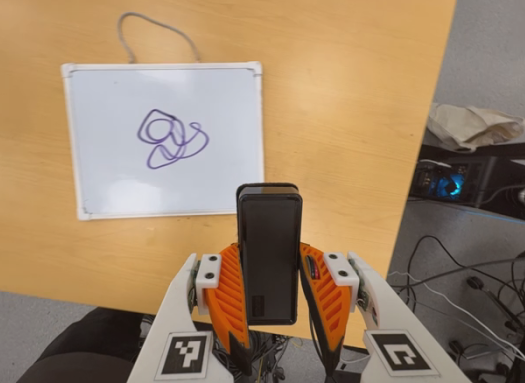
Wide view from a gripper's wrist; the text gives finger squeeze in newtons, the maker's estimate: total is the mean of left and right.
{"total": 4.6, "left": 3.3, "right": 5.8}